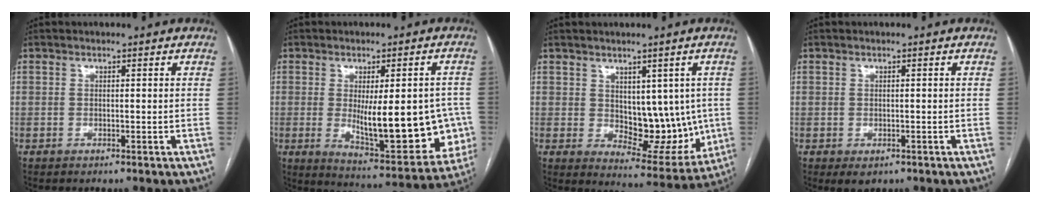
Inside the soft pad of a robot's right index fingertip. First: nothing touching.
{"total": 17.9, "force": [-1.9, 5.5, 17.0], "torque": [-0.197, -0.010, -0.001]}
{"total": 11.2, "force": [0.6, 6.3, 9.2], "torque": [-0.106, -0.004, 0.031]}
{"total": 2.1, "force": [-1.0, 1.3, 1.2], "torque": [-0.014, -0.002, -0.003]}